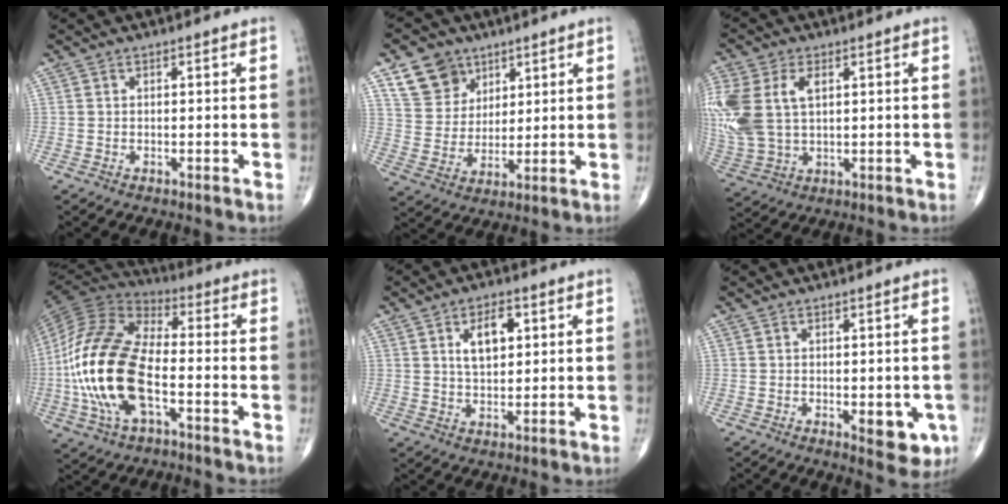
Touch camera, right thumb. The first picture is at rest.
{"total": 9.9, "force": [5.9, 7.5, 2.8], "torque": [-0.024, -0.031, 0.116]}
{"total": 16.6, "force": [3.6, 10.5, 12.4], "torque": [-0.317, 0.002, 0.074]}
{"total": 20.9, "force": [-4.4, 10.2, 17.7], "torque": [-0.376, 0.020, -0.083]}
{"total": 6.9, "force": [2.3, 3.7, 5.3], "torque": [-0.074, -0.008, 0.043]}
{"total": 6.2, "force": [-1.5, 3.0, 5.2], "torque": [-0.041, -0.008, -0.012]}